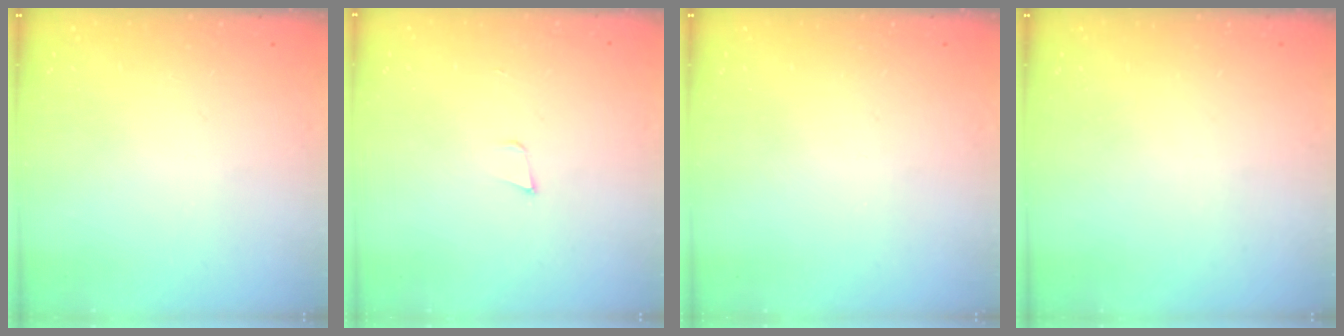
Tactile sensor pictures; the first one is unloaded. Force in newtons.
{"total": 3.4, "press": 2.1, "slide": 2.7}
{"total": 0.0}
{"total": 0.0}